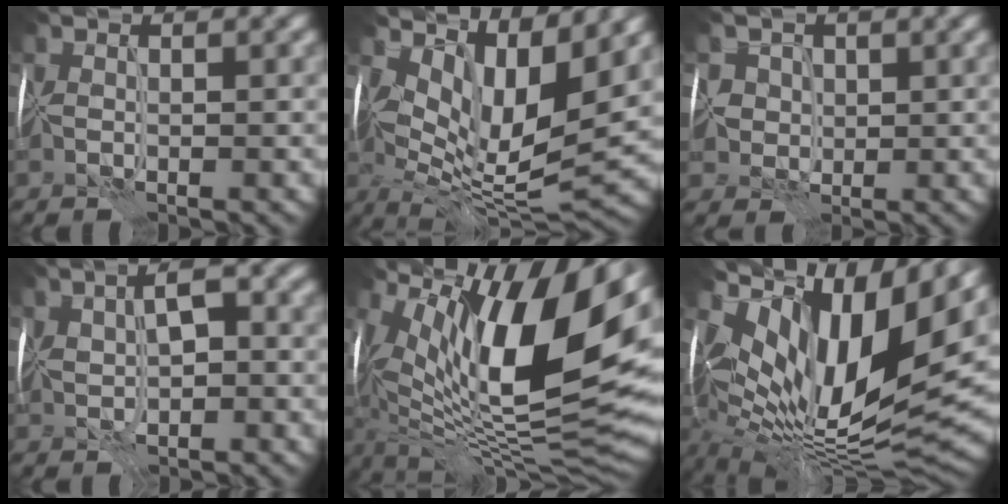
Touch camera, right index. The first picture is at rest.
{"total": 10.3, "force": [3.1, 4.1, 8.9], "torque": [-0.159, -0.007, 0.062]}
{"total": 3.1, "force": [1.3, 2.7, 0.7], "torque": [0.001, 0.011, 0.019]}
{"total": 4.5, "force": [1.1, 2.1, 3.8], "torque": [-0.064, 0.008, 0.020]}
{"total": 15.2, "force": [5.2, 5.4, 13.2], "torque": [-0.226, 0.009, 0.091]}
{"total": 14.7, "force": [4.5, 6.6, 12.3], "torque": [-0.236, 0.011, 0.080]}